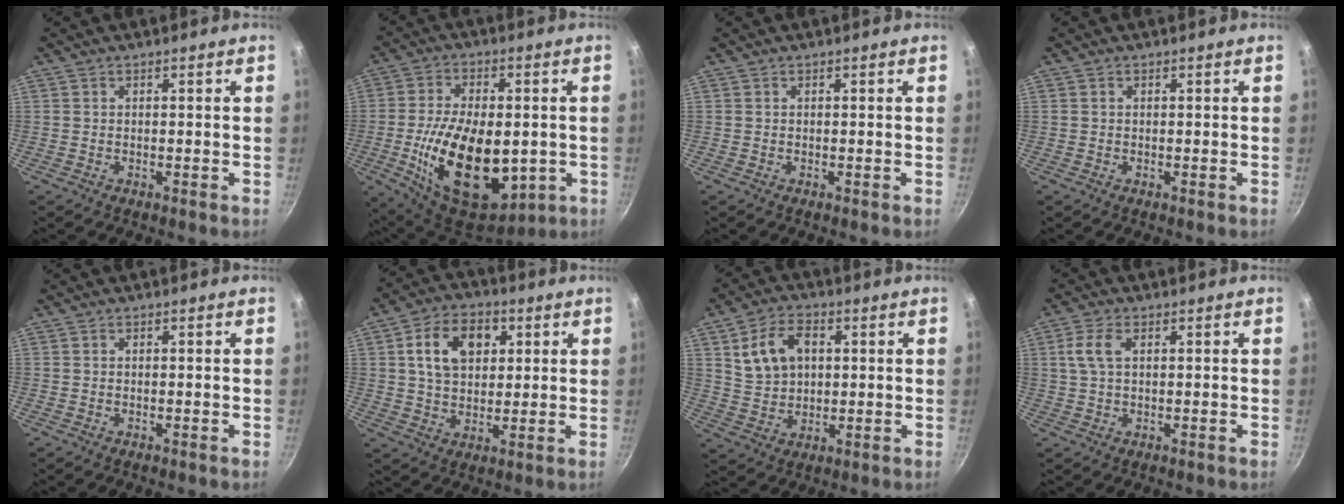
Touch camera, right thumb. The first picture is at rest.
{"total": 22.1, "force": [-3.1, 12.7, 17.9], "torque": [-0.292, -0.006, -0.034]}
{"total": 0.0}
{"total": 0.0}
{"total": 0.0}
{"total": 11.7, "force": [3.4, 8.2, 7.7], "torque": [-0.106, 0.004, 0.050]}
{"total": 10.3, "force": [2.8, 7.2, 6.8], "torque": [-0.106, -0.001, 0.055]}
{"total": 4.6, "force": [1.4, 2.4, 3.7], "torque": [-0.080, 0.009, 0.026]}